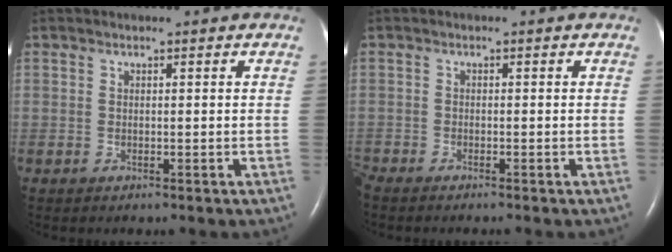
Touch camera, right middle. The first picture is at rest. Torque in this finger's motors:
{"motor_torque": [0.04, -0.08, 0.09, 0.06]}